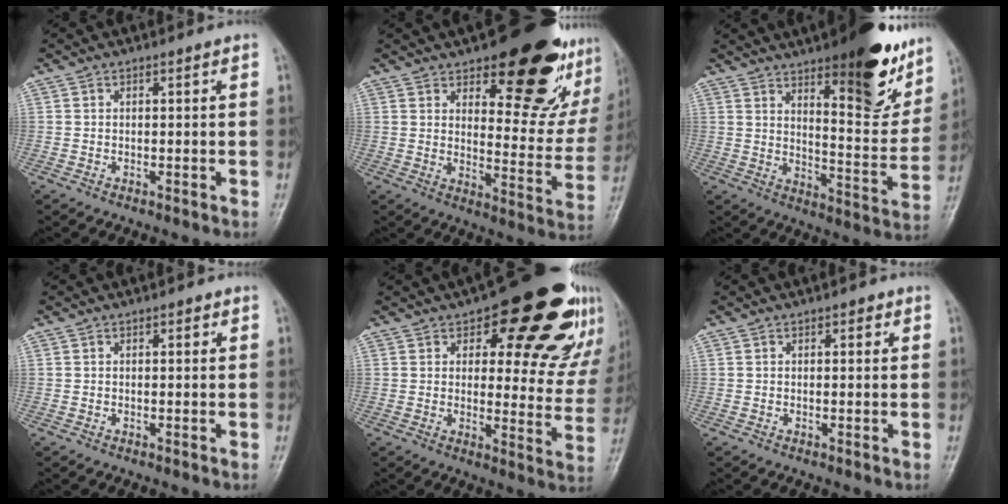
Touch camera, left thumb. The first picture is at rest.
{"total": 21.4, "force": [13.6, 8.5, 14.1], "torque": [-0.138, -0.090, 0.178]}
{"total": 21.6, "force": [13.8, 6.6, 15.2], "torque": [-0.165, -0.072, 0.199]}
{"total": 0.9, "force": [0.5, 0.5, 0.6], "torque": [-0.001, 0.000, 0.004]}
{"total": 21.4, "force": [12.4, 9.3, 14.8], "torque": [-0.130, -0.051, 0.150]}
{"total": 1.4, "force": [0.7, 0.8, 0.9], "torque": [-0.002, 0.000, 0.006]}